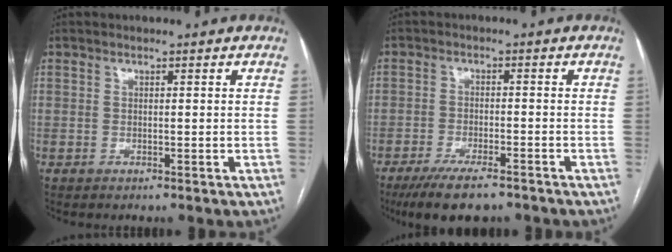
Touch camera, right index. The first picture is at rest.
{"total": 8.7, "force": [-6.7, 2.2, 5.0], "torque": [-0.083, -0.016, -0.110]}